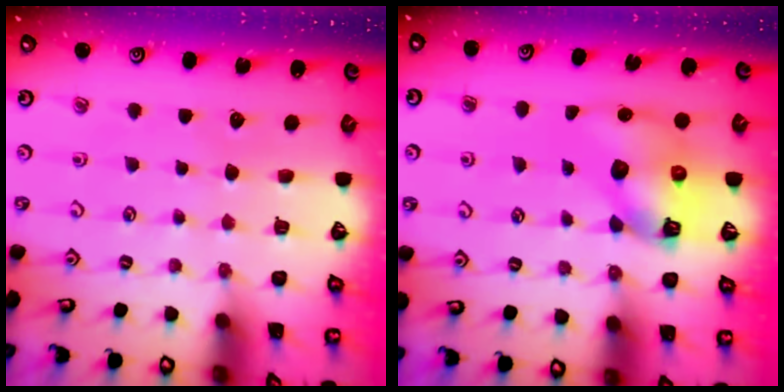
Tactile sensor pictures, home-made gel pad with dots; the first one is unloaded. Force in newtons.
{"total": 8.8, "press": 8.7, "slide": 1.4}